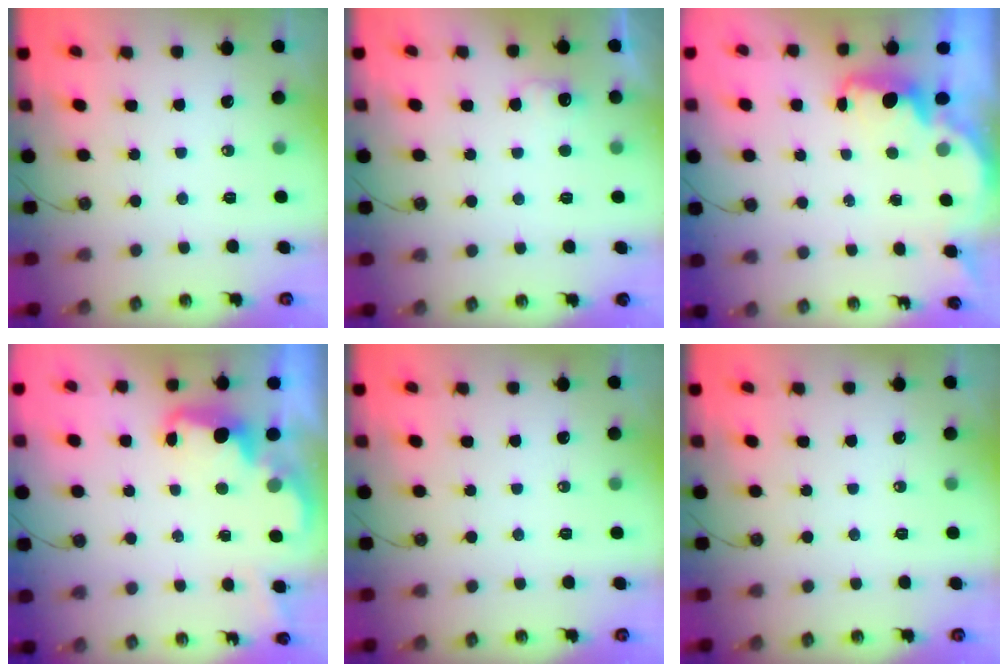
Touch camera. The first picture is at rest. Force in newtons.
{"total": 5.2, "press": 5.0, "slide": 1.3}
{"total": 1.7, "press": 1.5, "slide": 0.7}
{"total": 2.6, "press": 2.6, "slide": 0.6}
{"total": 0.0}
{"total": 0.0}